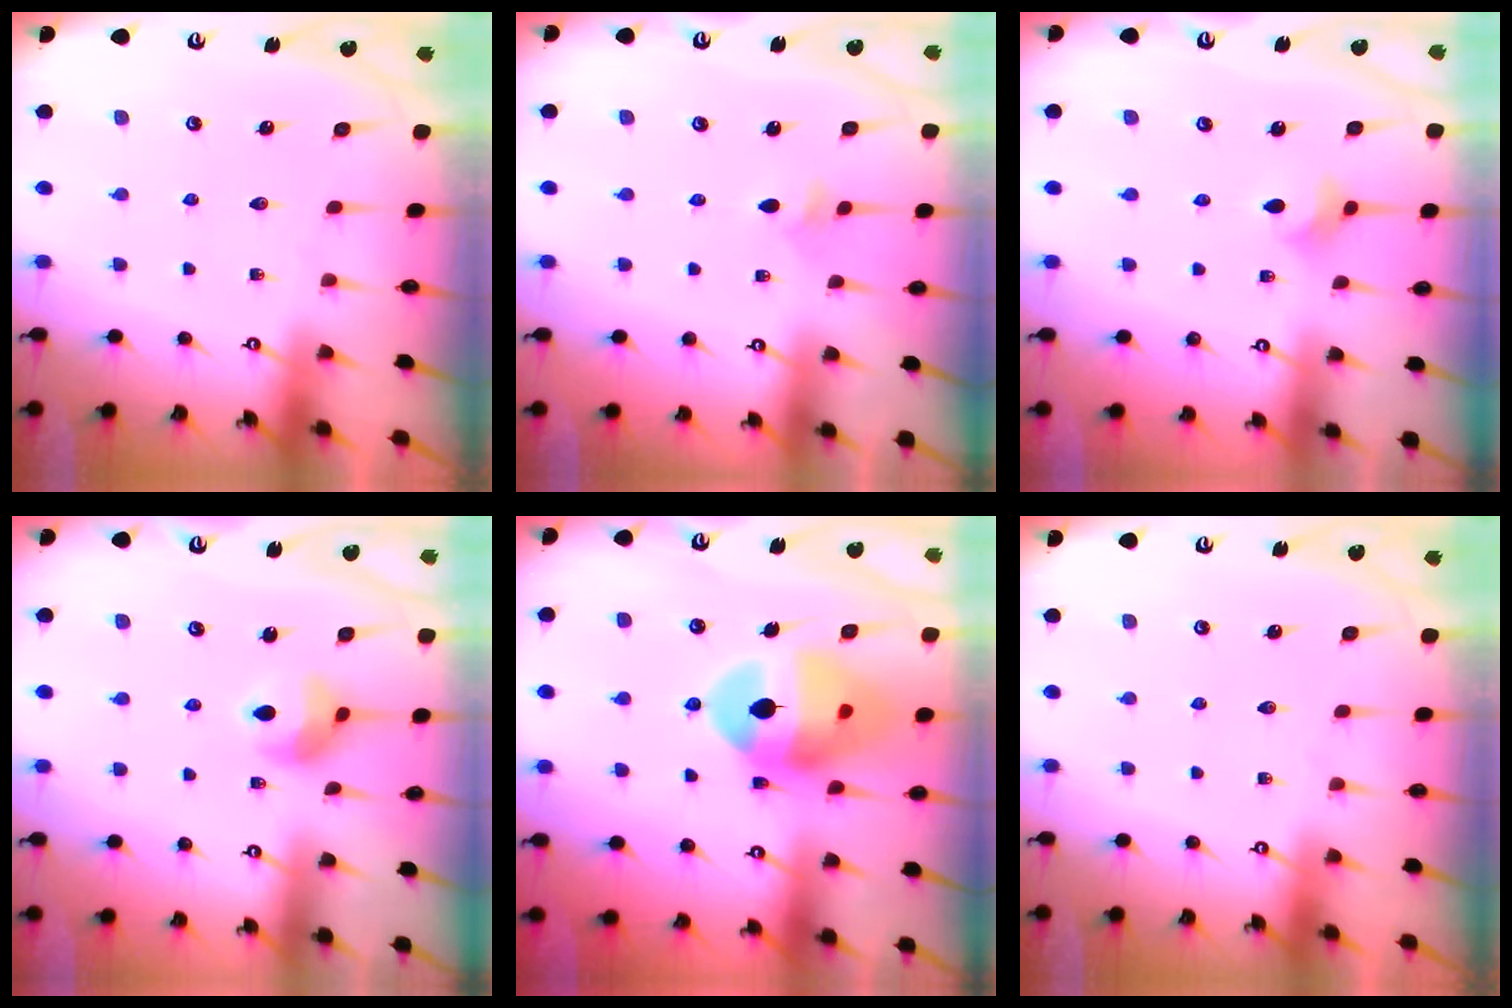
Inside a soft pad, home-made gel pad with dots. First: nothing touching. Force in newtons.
{"total": 2.6, "press": 2.6, "slide": 0.5}
{"total": 4.2, "press": 4.1, "slide": 0.8}
{"total": 7.8, "press": 7.8, "slide": 0.6}
{"total": 16.3, "press": 16.2, "slide": 2.0}
{"total": 0.0}